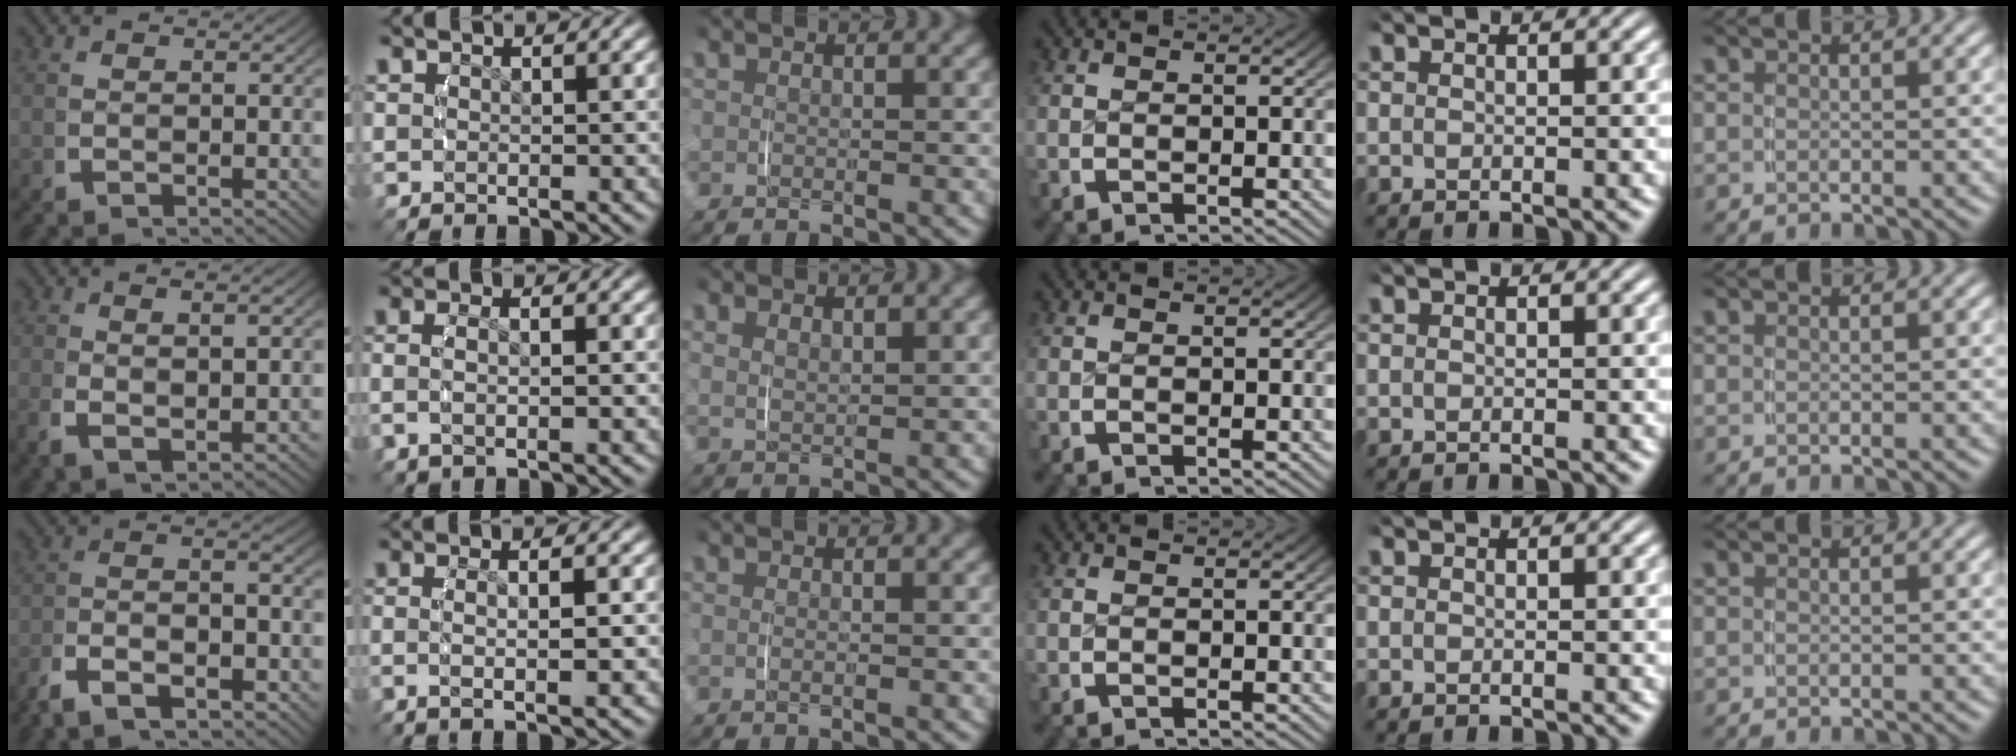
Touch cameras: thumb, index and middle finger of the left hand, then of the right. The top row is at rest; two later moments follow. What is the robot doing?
{"motion": "lift_and_place", "object": "scarf"}